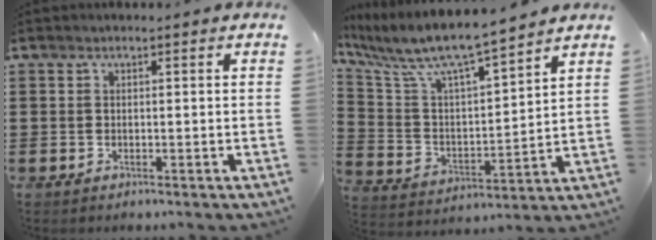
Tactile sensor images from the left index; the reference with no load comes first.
{"total": 8.1, "force": [7.1, 0.8, 3.9], "torque": [-0.111, -0.052, 0.115]}